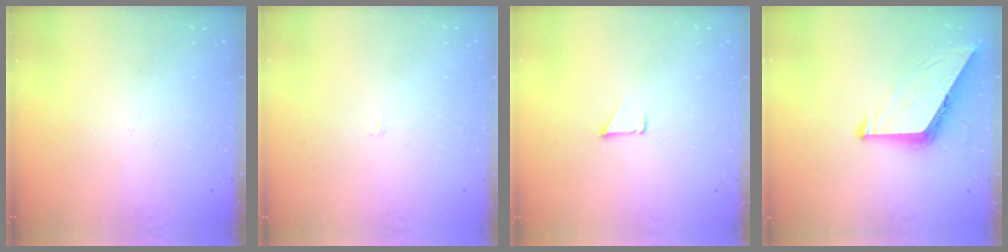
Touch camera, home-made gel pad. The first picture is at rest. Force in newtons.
{"total": 1.6, "press": 1.6, "slide": 0.1}
{"total": 0.9, "press": 0.9, "slide": 0.1}
{"total": 8.6, "press": 8.5, "slide": 0.9}